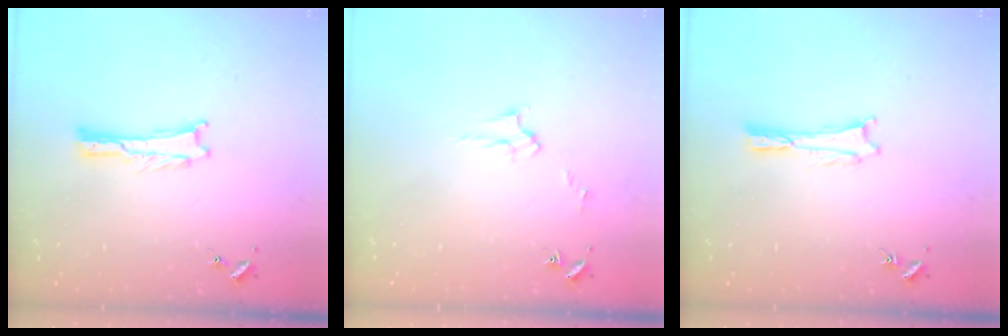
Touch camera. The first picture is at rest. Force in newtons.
{"total": 3.0, "press": 3.0, "slide": 0.3}
{"total": 0.7, "press": 0.7, "slide": 0.1}